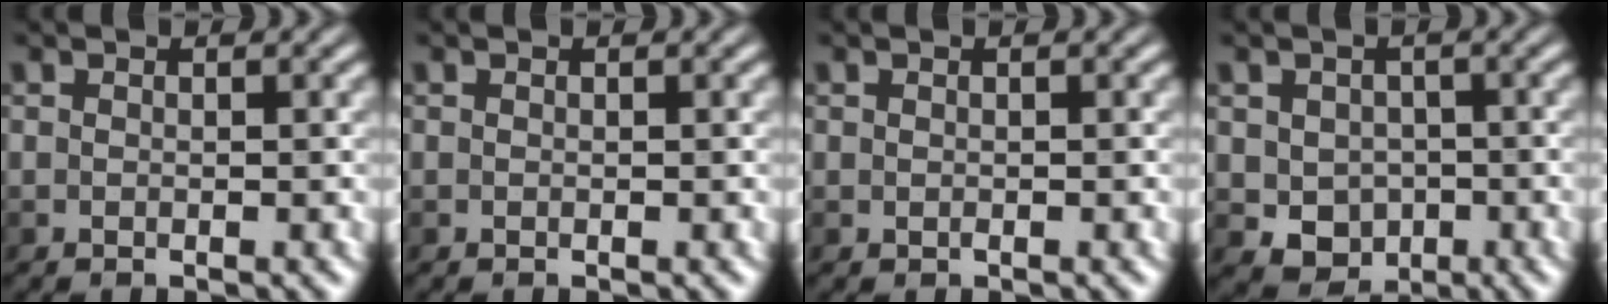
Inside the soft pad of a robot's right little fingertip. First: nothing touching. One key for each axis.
{"total": 0.0}
{"total": 0.0}
{"total": 3.5, "fx": -0.8, "fy": 3.0, "fz": 1.5, "tx": -0.027, "ty": -0.004, "tz": -0.005}